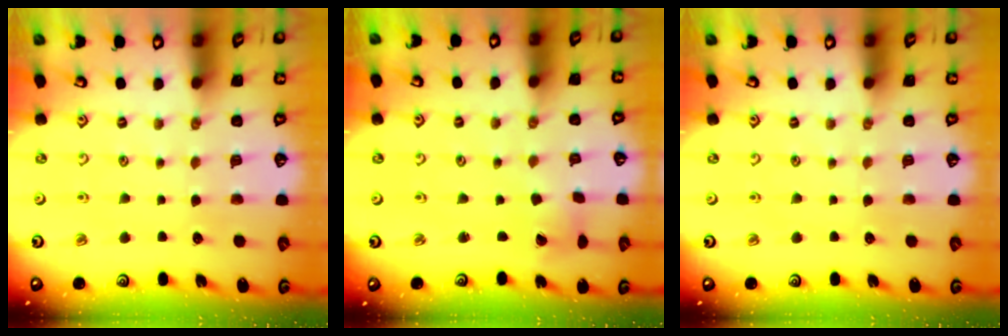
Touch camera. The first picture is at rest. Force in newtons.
{"total": 1.8, "press": 1.8, "slide": 0.2}
{"total": 0.0}